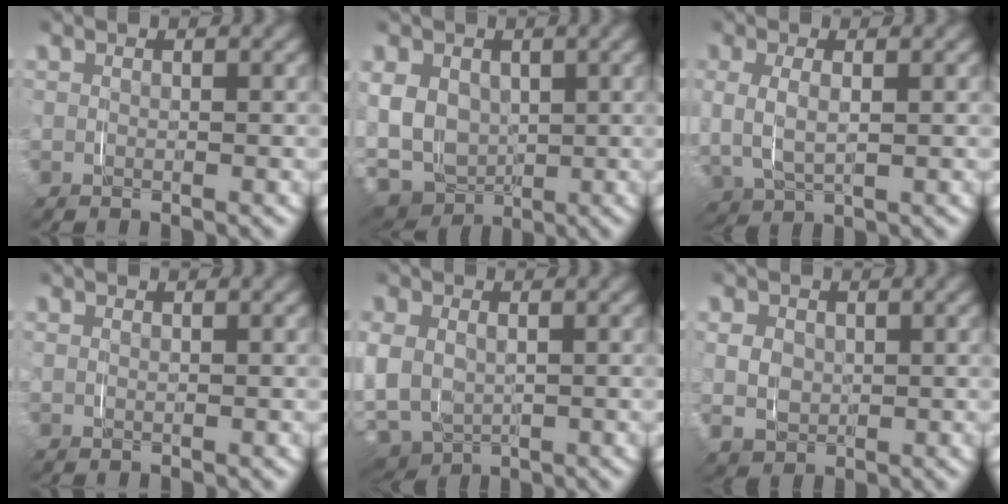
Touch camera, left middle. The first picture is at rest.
{"total": 11.6, "force": [-2.1, 10.8, 3.6], "torque": [-0.099, -0.050, -0.032]}
{"total": 1.5, "force": [0.8, 1.2, 0.6], "torque": [-0.024, -0.003, 0.008]}
{"total": 0.0}
{"total": 8.5, "force": [-3.1, 7.6, 2.2], "torque": [-0.070, -0.035, -0.046]}
{"total": 2.4, "force": [0.0, 2.4, 0.2], "torque": [-0.008, -0.017, 0.009]}